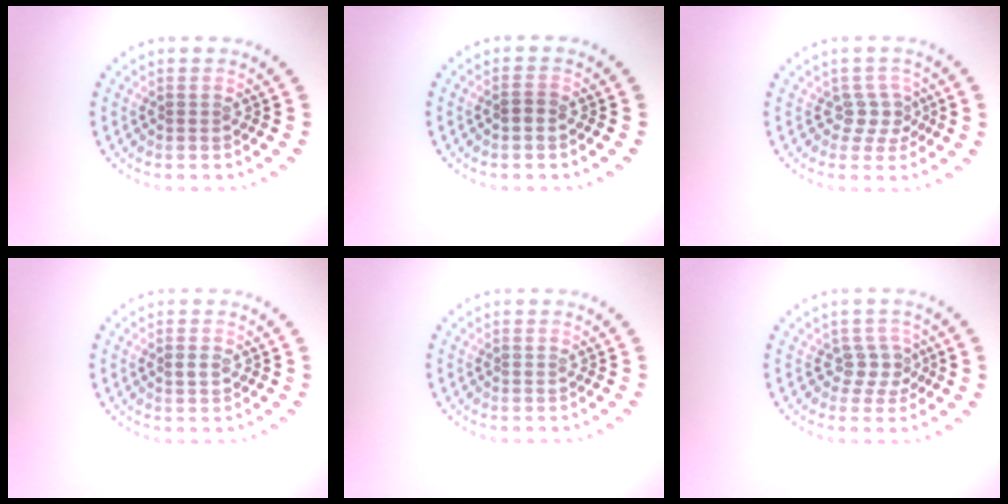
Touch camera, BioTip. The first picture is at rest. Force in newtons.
{"total": 0.8, "press": 0.7, "slide": 0.3}
{"total": 2.0, "press": 1.5, "slide": 1.3}
{"total": 1.0, "press": 1.0, "slide": 0.1}
{"total": 0.0}
{"total": 2.1, "press": 1.5, "slide": 1.4}